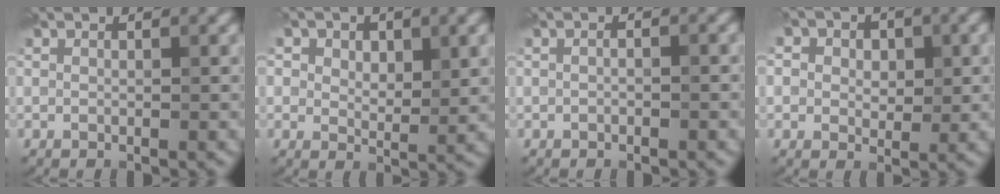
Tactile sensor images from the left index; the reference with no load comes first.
{"total": 5.1, "force": [2.2, 3.1, 3.4], "torque": [-0.047, -0.004, 0.026]}
{"total": 1.0, "force": [-0.1, 0.4, 0.8], "torque": [-0.006, -0.006, -0.007]}
{"total": 6.8, "force": [2.8, 4.9, 3.8], "torque": [-0.038, 0.025, 0.002]}